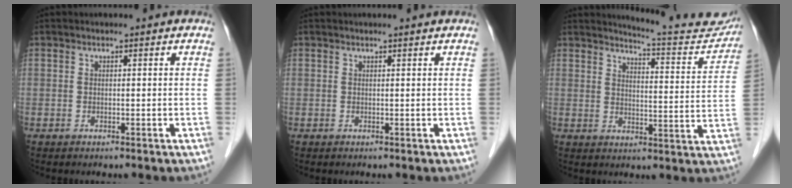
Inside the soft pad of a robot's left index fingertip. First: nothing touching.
{"total": 1.3, "force": [1.2, -0.2, 0.5], "torque": [-0.012, 0.007, 0.019]}
{"total": 13.2, "force": [12.8, 1.3, 2.9], "torque": [-0.030, -0.046, 0.148]}